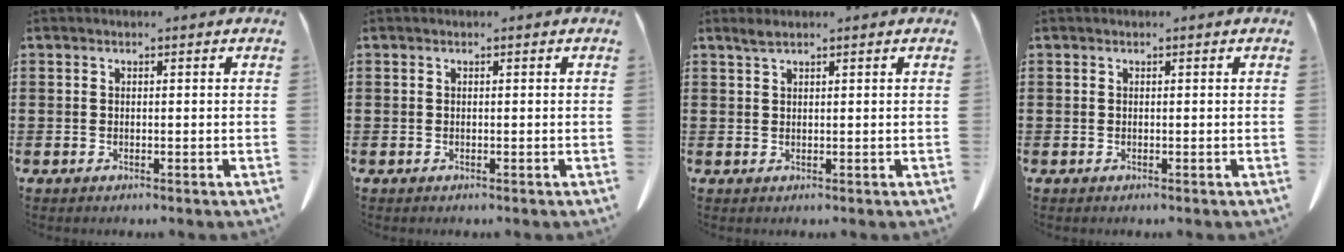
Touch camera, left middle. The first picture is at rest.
{"total": 0.0}
{"total": 1.4, "force": [1.1, 0.2, 0.9], "torque": [-0.019, 0.000, 0.020]}
{"total": 0.0}